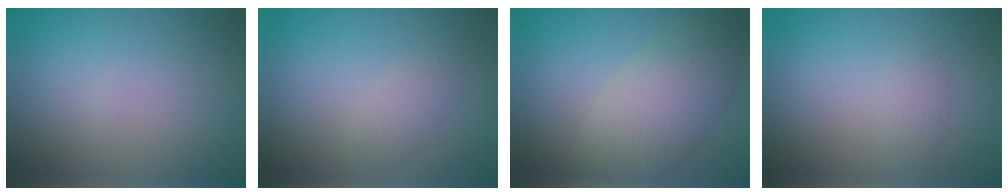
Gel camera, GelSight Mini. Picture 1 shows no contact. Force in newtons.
{"total": 1.5, "press": 1.5, "slide": 0.1}
{"total": 5.7, "press": 5.7, "slide": 0.3}
{"total": 1.1, "press": 1.1, "slide": 0.0}